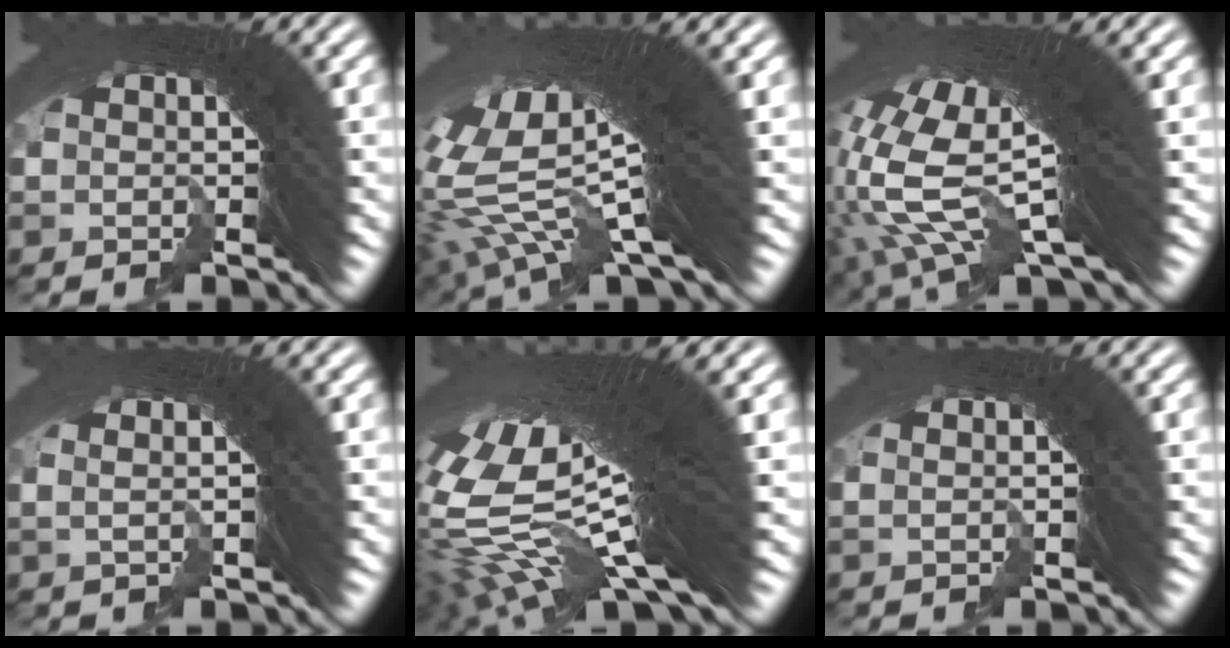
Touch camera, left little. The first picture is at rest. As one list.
[{"total": 16.7, "force": [4.6, 7.1, 14.5], "torque": [-0.256, -0.003, 0.080]}, {"total": 14.9, "force": [4.0, 6.8, 12.6], "torque": [-0.229, -0.010, 0.078]}, {"total": 3.2, "force": [1.3, 0.3, 2.9], "torque": [-0.025, 0.025, 0.009]}, {"total": 21.5, "force": [3.6, 8.9, 19.2], "torque": [-0.327, -0.010, 0.072]}, {"total": 1.6, "force": [0.7, -0.6, 1.4], "torque": [-0.003, 0.018, 0.004]}]